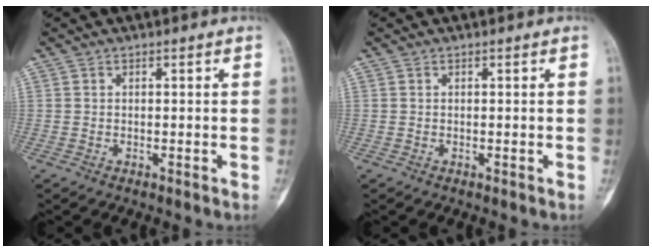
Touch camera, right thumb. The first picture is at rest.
{"total": 0.0}